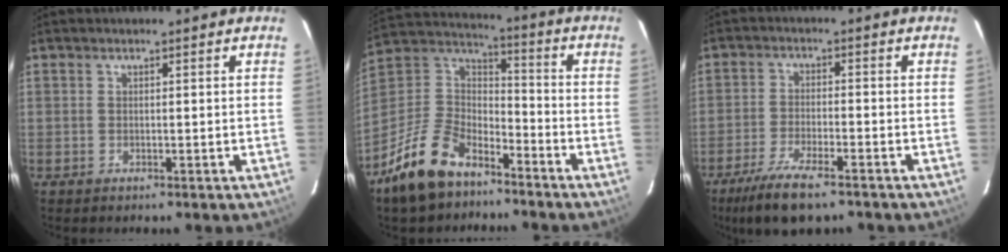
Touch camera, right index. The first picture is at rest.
{"total": 17.3, "force": [-11.8, 8.9, 8.9], "torque": [-0.202, 0.014, -0.207]}
{"total": 10.8, "force": [-7.7, 2.9, 6.9], "torque": [-0.161, -0.027, -0.141]}